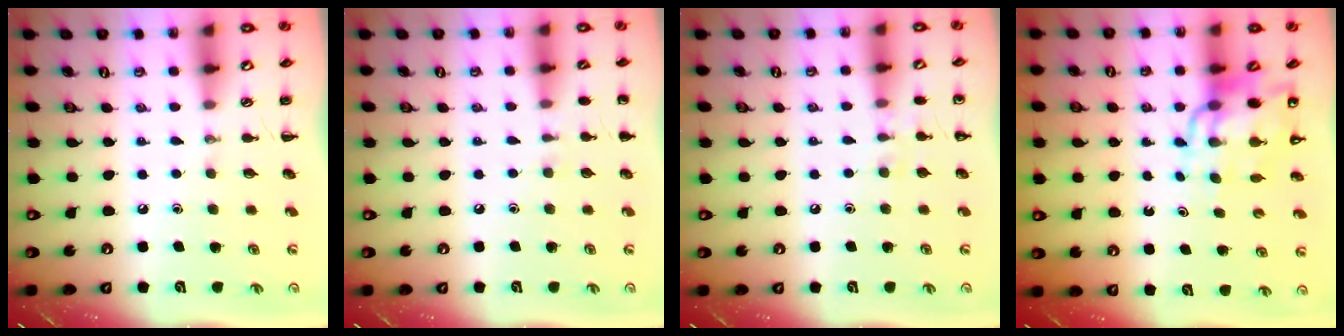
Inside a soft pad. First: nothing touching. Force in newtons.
{"total": 5.8, "press": 5.6, "slide": 1.6}
{"total": 6.2, "press": 5.9, "slide": 1.9}
{"total": 12.4, "press": 11.8, "slide": 3.9}